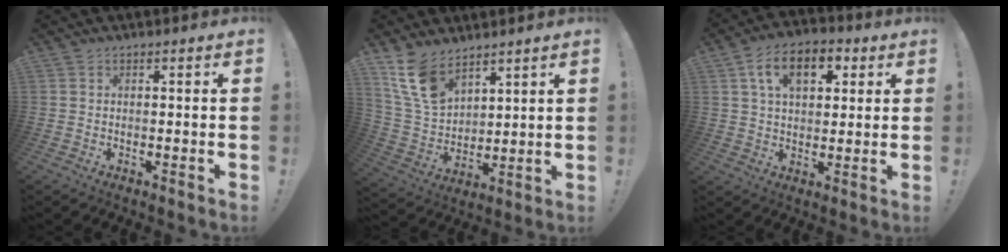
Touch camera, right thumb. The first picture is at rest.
{"total": 12.9, "force": [9.1, 6.9, 6.2], "torque": [-0.127, -0.051, 0.179]}
{"total": 12.5, "force": [4.9, 7.6, 8.7], "torque": [-0.128, 0.004, 0.086]}